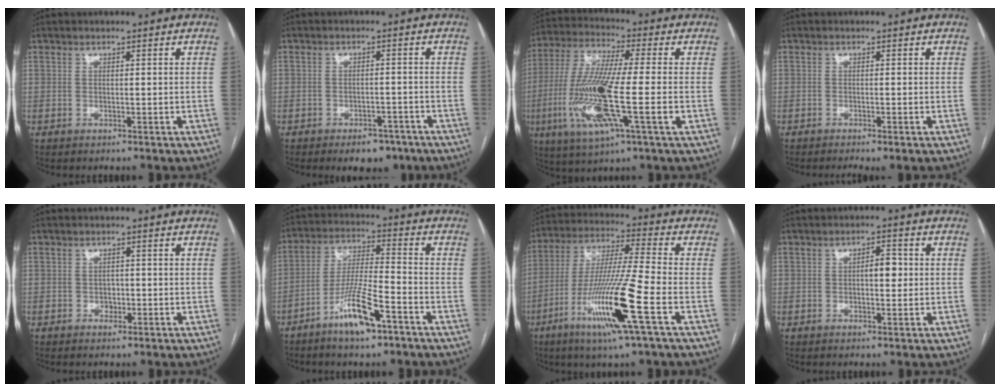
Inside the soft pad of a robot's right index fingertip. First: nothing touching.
{"total": 5.2, "force": [-3.7, 2.9, 2.3], "torque": [-0.024, 0.005, -0.046]}
{"total": 16.1, "force": [-3.5, 1.2, 15.6], "torque": [-0.329, -0.017, -0.066]}
{"total": 2.1, "force": [-1.4, 0.0, 1.6], "torque": [-0.021, -0.004, -0.022]}
{"total": 1.3, "force": [-0.3, 1.1, 0.6], "torque": [-0.008, 0.006, -0.001]}
{"total": 10.3, "force": [-6.0, 1.5, 8.2], "torque": [-0.164, -0.006, -0.111]}
{"total": 16.1, "force": [-6.5, -0.6, 14.8], "torque": [-0.302, -0.019, -0.120]}
{"total": 4.0, "force": [0.2, 1.7, 3.6], "torque": [-0.056, 0.008, 0.006]}